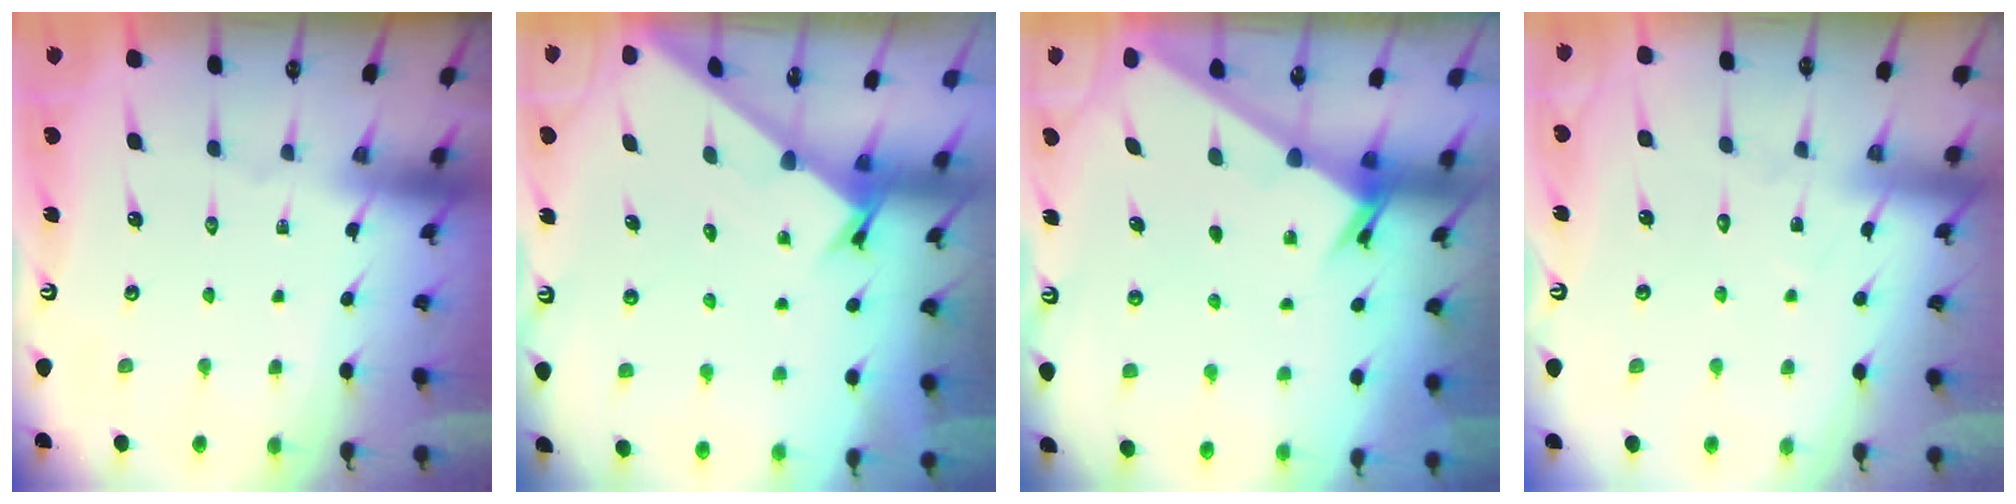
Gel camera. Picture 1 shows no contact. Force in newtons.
{"total": 1.7, "press": 1.7, "slide": 0.1}
{"total": 2.3, "press": 2.3, "slide": 0.3}
{"total": 4.4, "press": 4.4, "slide": 0.5}